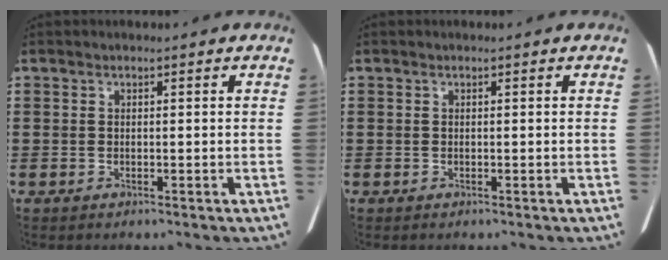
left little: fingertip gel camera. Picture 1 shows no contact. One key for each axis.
{"total": 0.0}